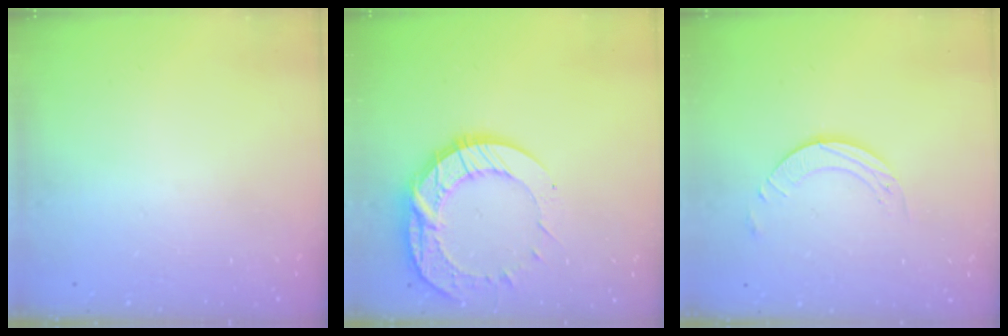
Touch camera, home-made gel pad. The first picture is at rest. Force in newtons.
{"total": 15.6, "press": 15.6, "slide": 1.2}
{"total": 3.7, "press": 3.7, "slide": 0.3}